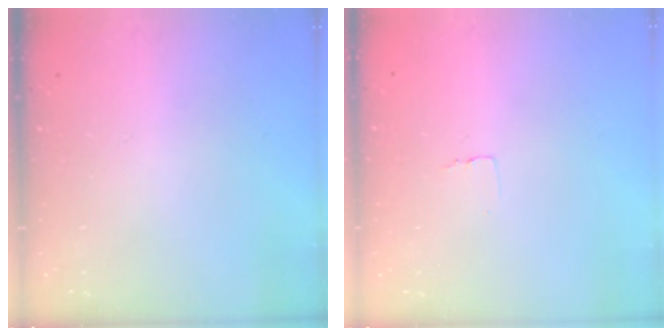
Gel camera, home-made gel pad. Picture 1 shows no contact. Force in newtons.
{"total": 2.6, "press": 2.6, "slide": 0.1}